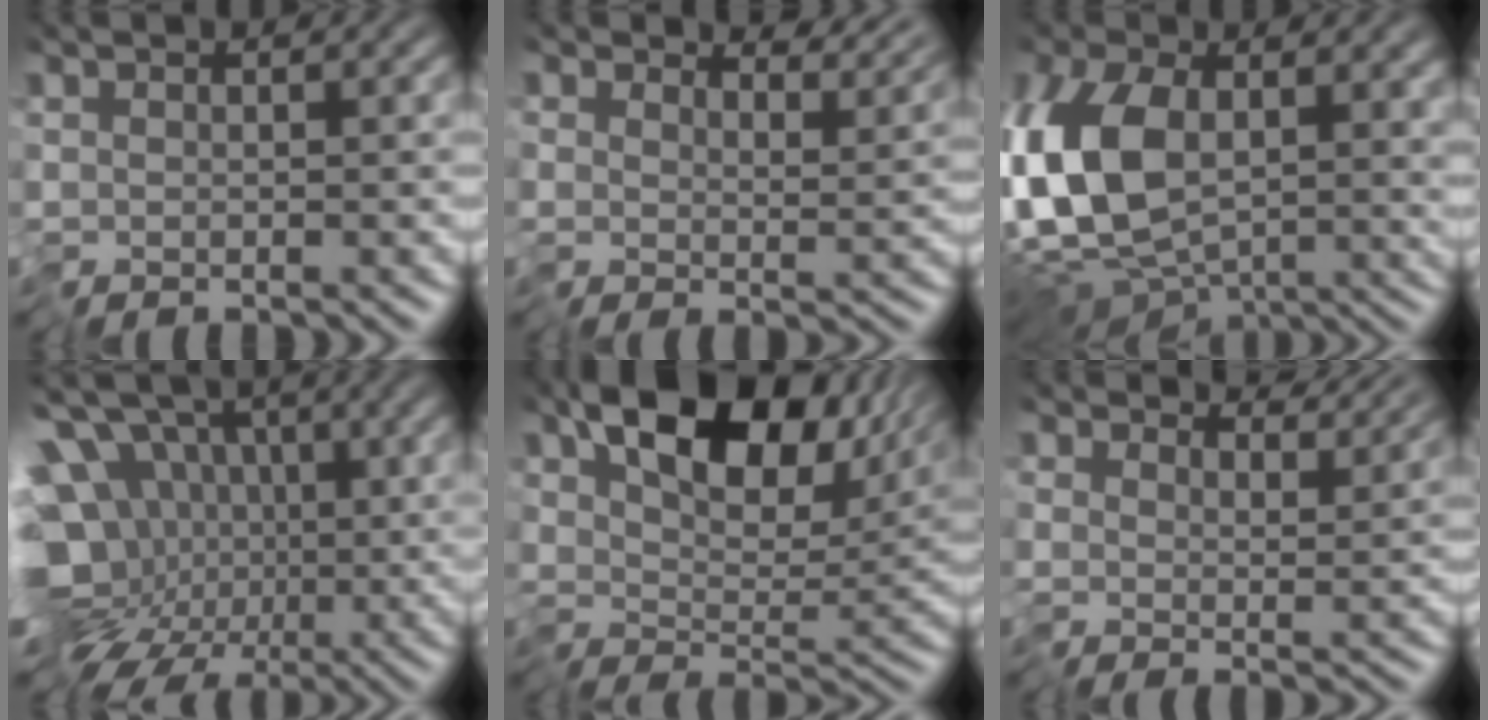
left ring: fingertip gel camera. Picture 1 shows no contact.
{"total": 4.5, "force": [4.4, 0.6, 0.8], "torque": [-0.015, 0.007, 0.065]}
{"total": 12.5, "force": [0.9, 7.5, 10.0], "torque": [-0.220, -0.016, 0.017]}
{"total": 13.9, "force": [-0.7, 11.8, 7.4], "torque": [-0.146, -0.008, -0.028]}
{"total": 9.7, "force": [4.8, 5.3, 6.5], "torque": [-0.100, 0.004, 0.084]}
{"total": 3.3, "force": [3.3, 0.2, 0.1], "torque": [-0.003, 0.006, 0.052]}